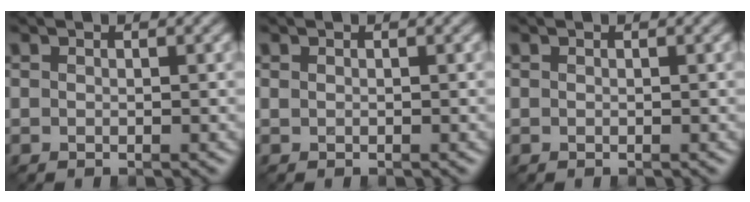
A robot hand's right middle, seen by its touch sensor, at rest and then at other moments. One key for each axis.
{"total": 0.0}
{"total": 0.0}